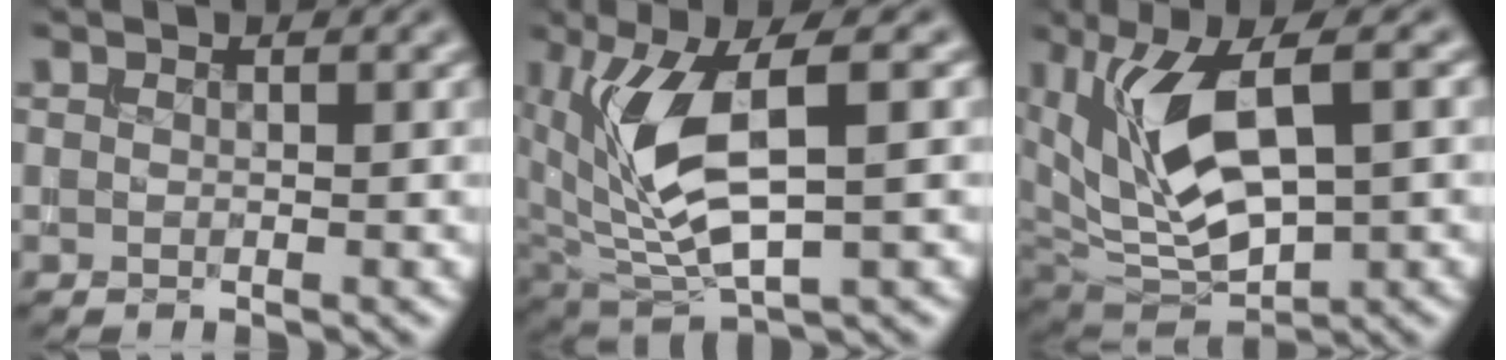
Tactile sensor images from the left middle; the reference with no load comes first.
{"total": 8.5, "force": [1.5, 3.1, 7.7], "torque": [-0.176, -0.001, 0.034]}
{"total": 9.2, "force": [2.2, 3.8, 8.1], "torque": [-0.172, -0.002, 0.044]}